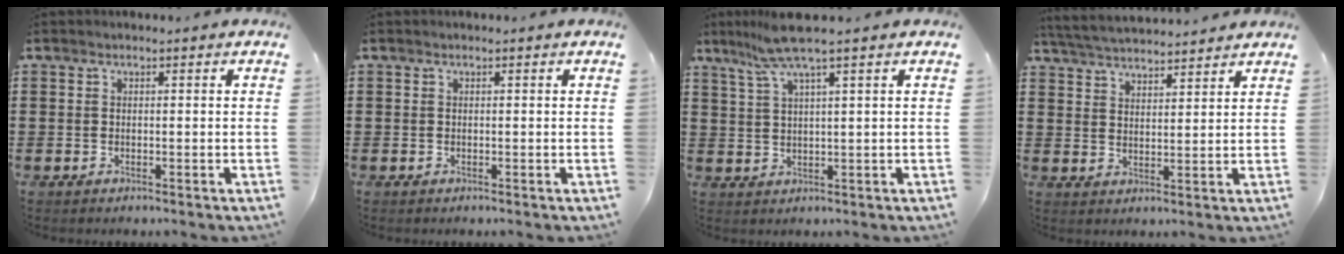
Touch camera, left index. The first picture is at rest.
{"total": 0.0}
{"total": 6.2, "force": [3.9, -0.3, 4.7], "torque": [-0.110, -0.006, 0.067]}
{"total": 4.1, "force": [4.1, -0.1, 0.4], "torque": [-0.024, -0.020, 0.072]}